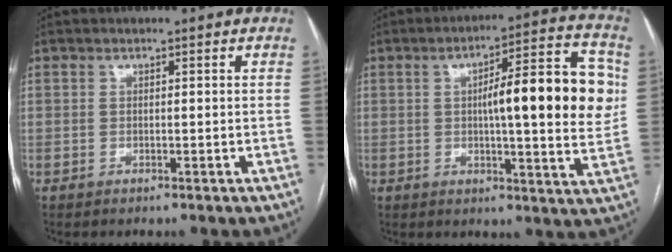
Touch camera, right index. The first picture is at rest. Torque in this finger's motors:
{"motor_torque": [0.45, 0.14, 0.33, 0.16]}